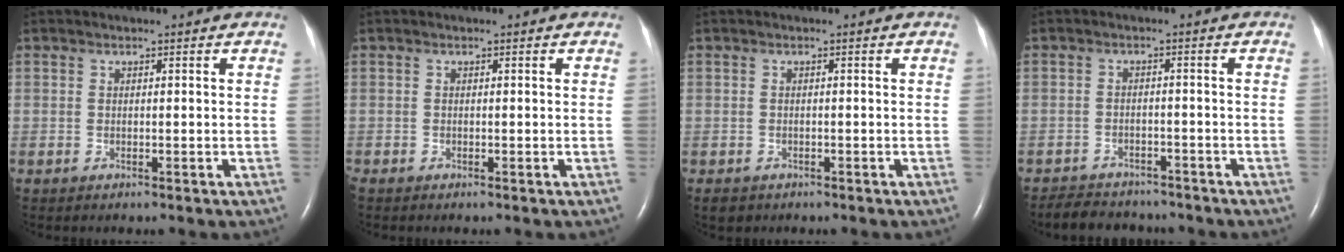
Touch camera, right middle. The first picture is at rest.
{"total": 0.0}
{"total": 1.8, "force": [-1.3, 1.2, 0.4], "torque": [-0.011, -0.001, -0.017]}
{"total": 7.4, "force": [-6.8, 2.6, 1.6], "torque": [-0.028, -0.002, -0.096]}